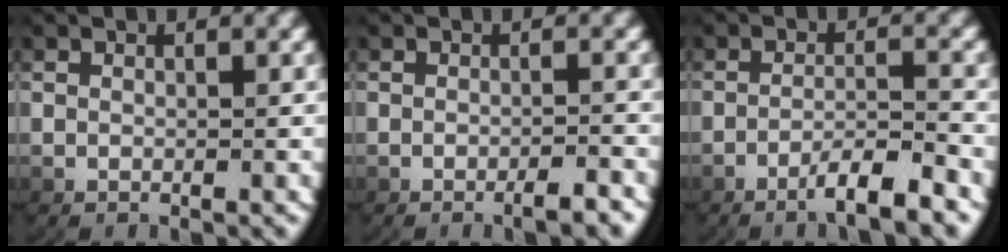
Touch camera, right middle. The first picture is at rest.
{"total": 1.9, "force": [-1.6, 0.0, 1.0], "torque": [-0.012, 0.008, -0.029]}
{"total": 3.6, "force": [-2.6, 0.2, 2.5], "torque": [-0.044, 0.001, -0.043]}